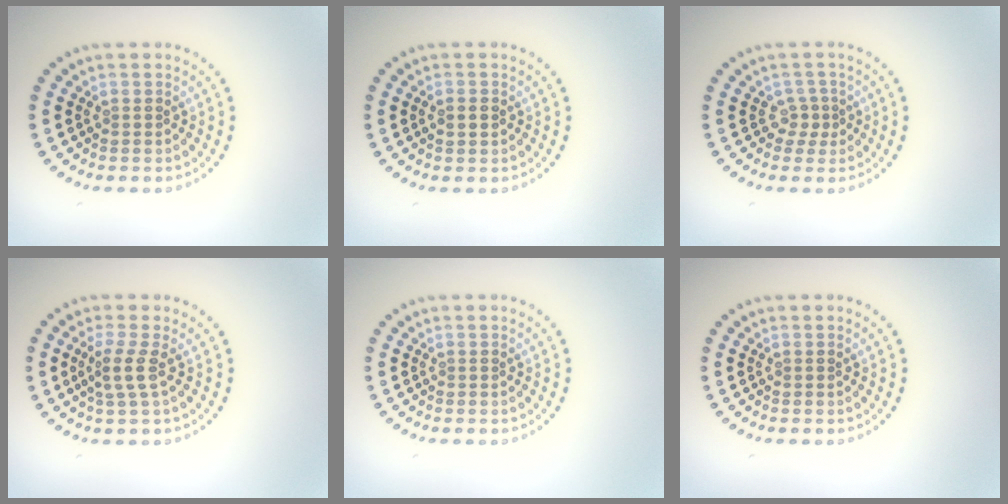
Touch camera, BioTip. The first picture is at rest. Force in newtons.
{"total": 1.0, "press": 1.0, "slide": 0.0}
{"total": 1.6, "press": 1.1, "slide": 1.2}
{"total": 2.2, "press": 1.7, "slide": 1.5}
{"total": 0.0}
{"total": 0.0}